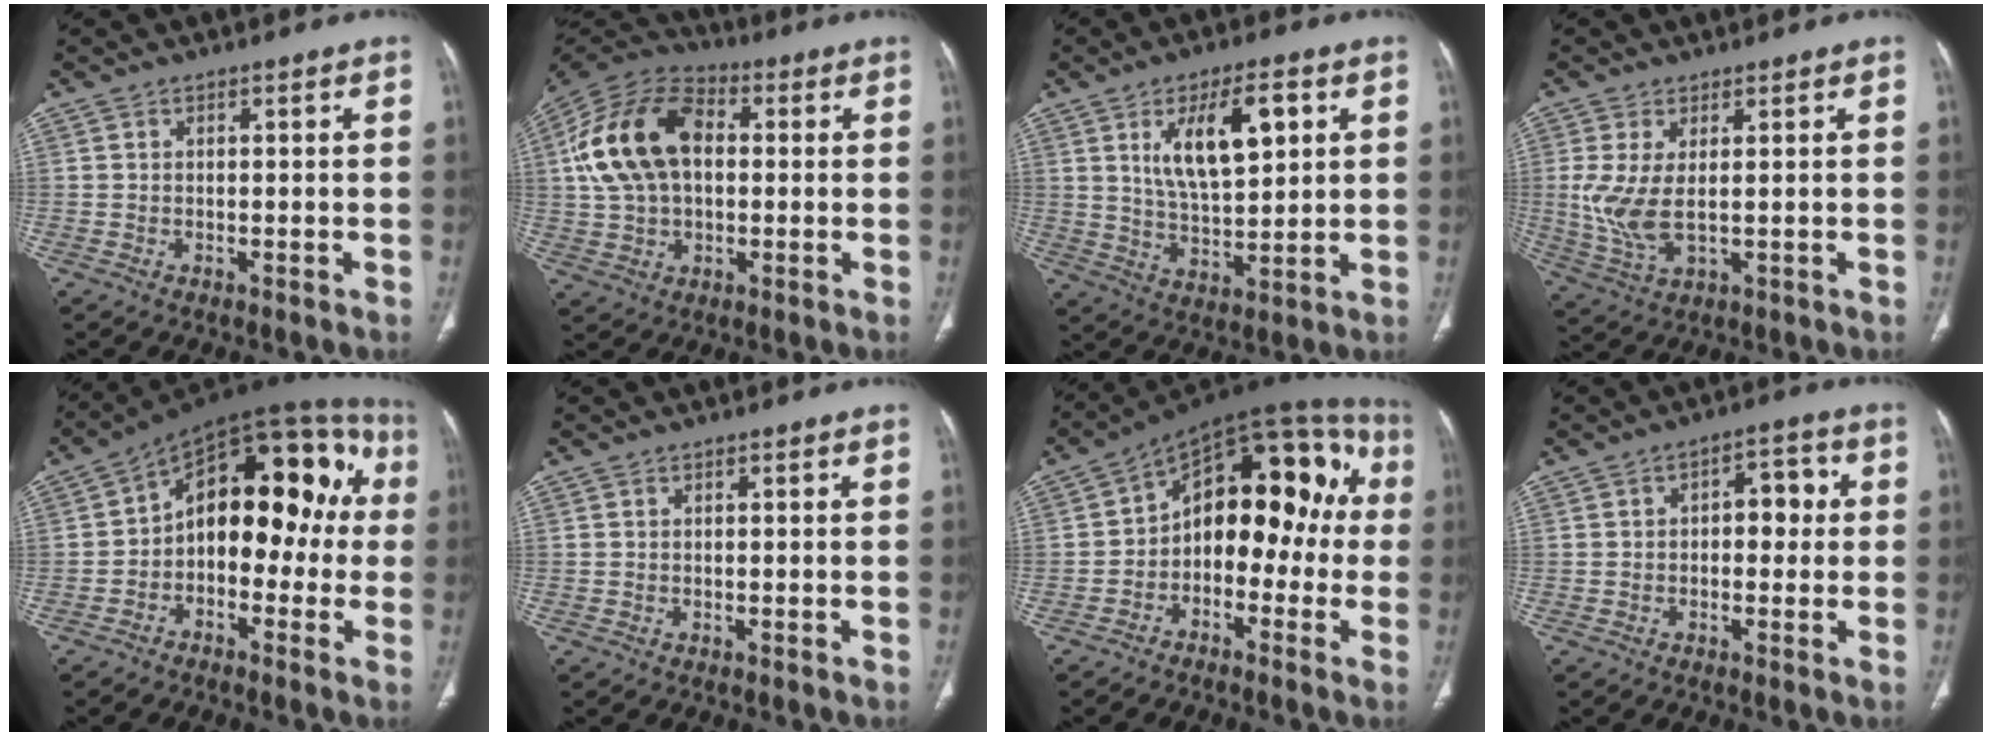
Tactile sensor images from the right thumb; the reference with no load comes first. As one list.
[{"total": 18.3, "force": [2.6, 11.9, 13.7], "torque": [-0.251, 0.026, 0.040]}, {"total": 12.9, "force": [4.5, 5.5, 10.8], "torque": [-0.167, -0.013, 0.086]}, {"total": 7.6, "force": [0.5, 3.3, 6.8], "torque": [-0.161, -0.013, 0.022]}, {"total": 19.5, "force": [-0.1, 11.4, 15.8], "torque": [-0.173, 0.058, -0.018]}, {"total": 0.0}, {"total": 18.7, "force": [-0.9, 11.3, 14.9], "torque": [-0.156, 0.060, -0.030]}, {"total": 6.2, "force": [0.5, 3.8, 4.9], "torque": [-0.038, 0.021, -0.001]}]